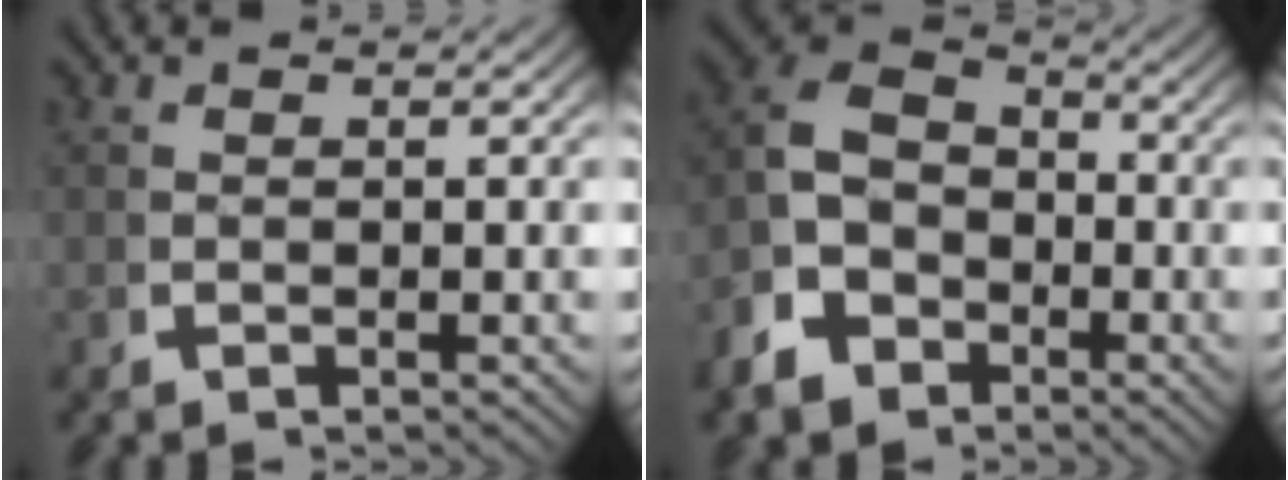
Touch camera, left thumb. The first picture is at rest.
{"total": 10.0, "force": [-0.9, 8.5, 5.2], "torque": [-0.097, -0.016, -0.024]}